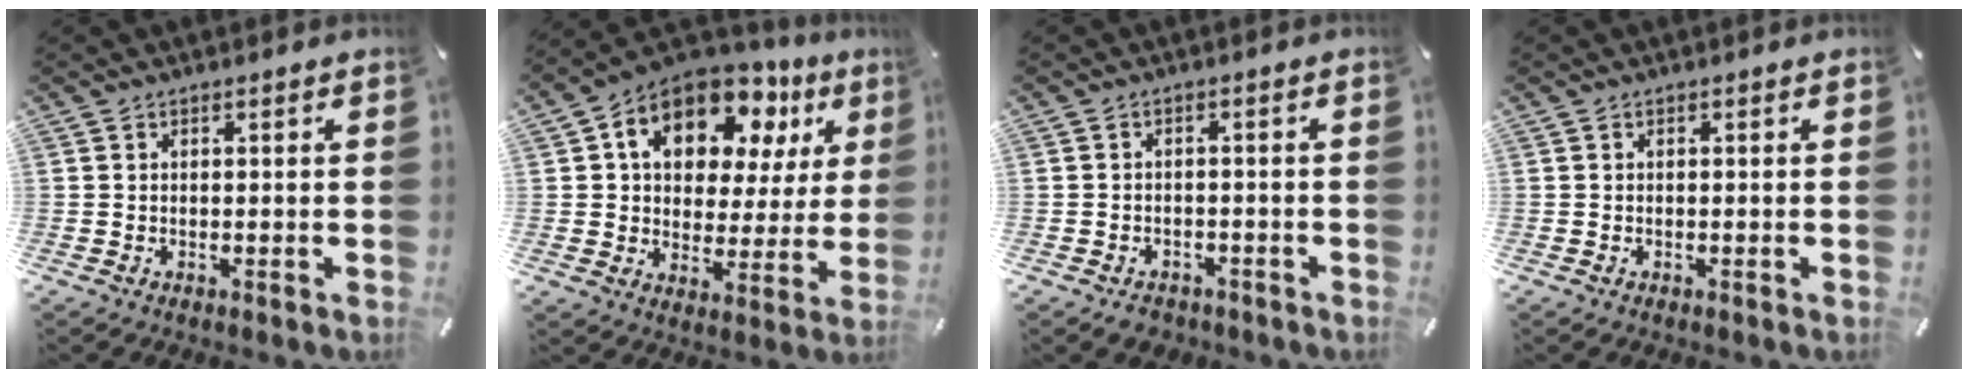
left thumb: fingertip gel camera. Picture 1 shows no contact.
{"total": 15.2, "force": [8.2, 9.9, 8.2], "torque": [-0.138, -0.043, 0.146]}
{"total": 2.6, "force": [-2.0, 1.6, 0.5], "torque": [-0.007, 0.012, -0.040]}
{"total": 0.0}